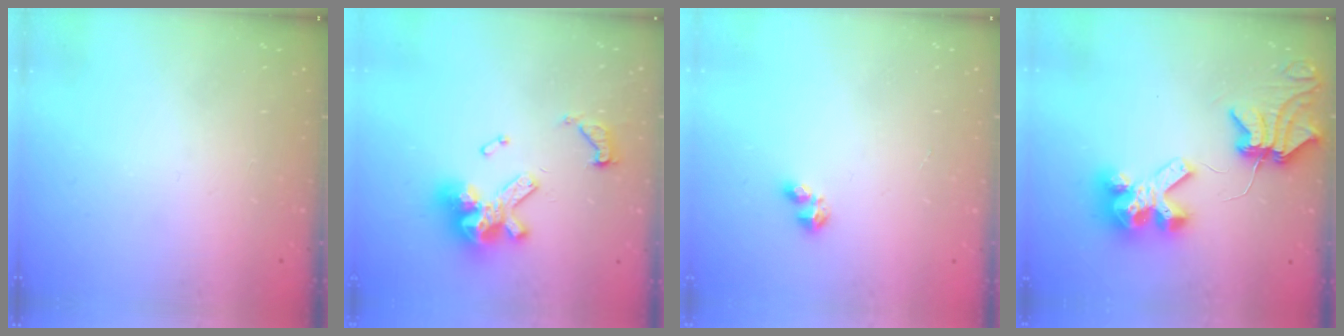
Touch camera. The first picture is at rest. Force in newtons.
{"total": 14.3, "press": 14.2, "slide": 1.7}
{"total": 3.3, "press": 3.2, "slide": 0.7}
{"total": 10.0, "press": 9.9, "slide": 1.6}